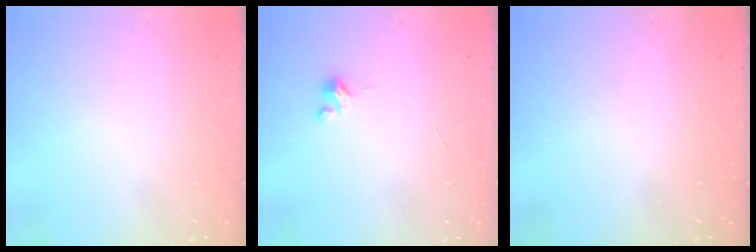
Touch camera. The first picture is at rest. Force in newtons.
{"total": 0.9, "press": 0.9, "slide": 0.2}
{"total": 0.0}